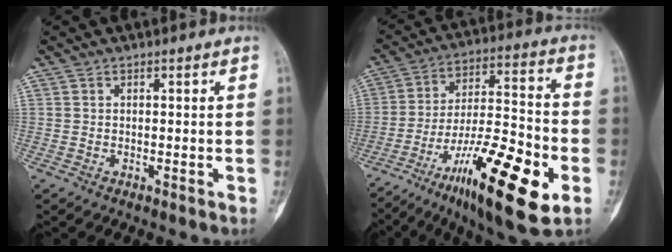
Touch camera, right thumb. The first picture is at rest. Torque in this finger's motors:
{"motor_torque": [0.36, 0.81, 1.49, -0.95, 0.13]}